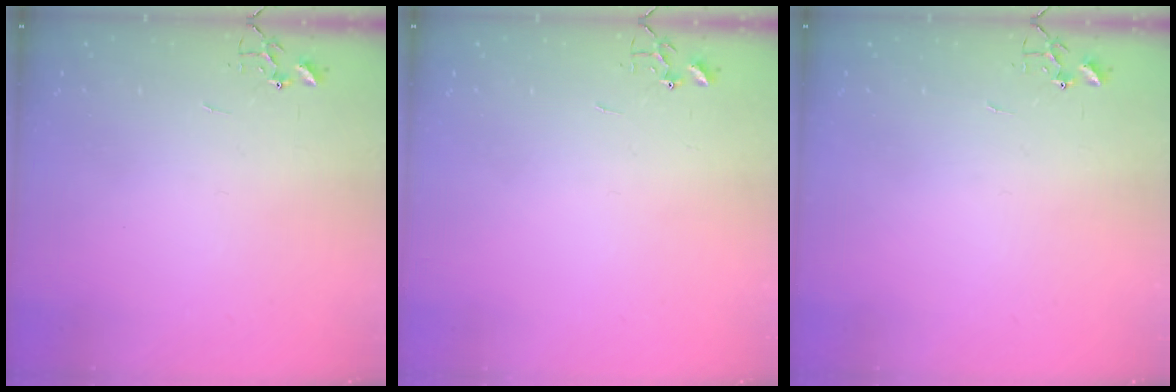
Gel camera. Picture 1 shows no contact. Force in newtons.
{"total": 0.0}
{"total": 0.0}